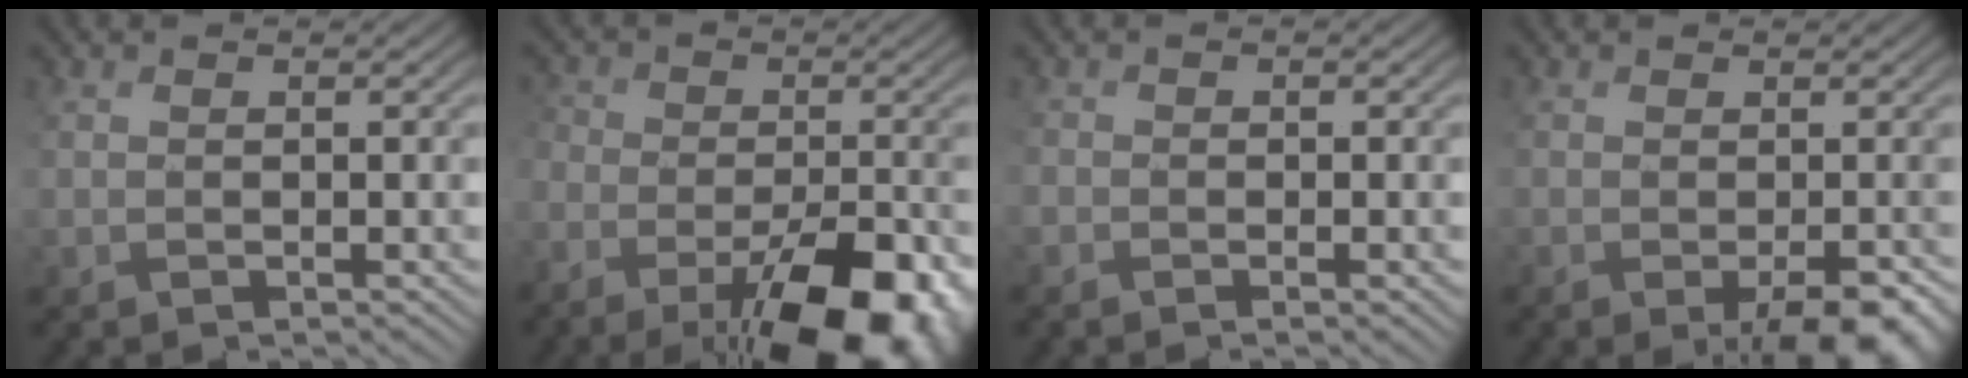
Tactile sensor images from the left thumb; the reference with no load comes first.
{"total": 15.3, "force": [-8.5, 7.8, 10.1], "torque": [-0.163, -0.027, -0.121]}
{"total": 2.2, "force": [-1.4, 0.9, 1.4], "torque": [-0.031, -0.009, -0.026]}
{"total": 5.8, "force": [-2.4, 1.8, 4.9], "torque": [-0.072, -0.006, -0.029]}